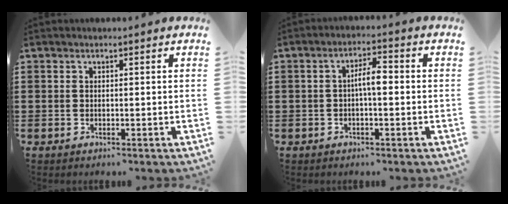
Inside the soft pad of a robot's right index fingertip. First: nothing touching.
{"total": 3.8, "force": [-0.3, 1.0, 3.7], "torque": [-0.068, 0.008, -0.008]}